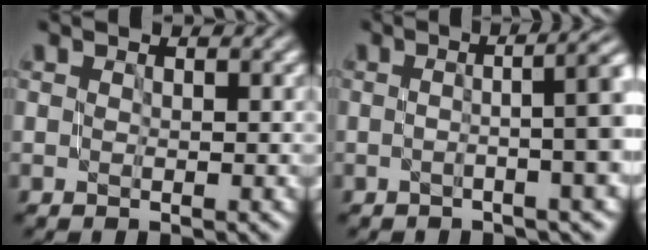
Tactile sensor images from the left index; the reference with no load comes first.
{"total": 7.2, "force": [0.3, 2.1, 6.8], "torque": [-0.057, 0.018, -0.006]}